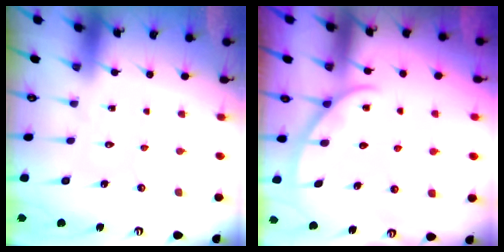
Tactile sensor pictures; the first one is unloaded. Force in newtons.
{"total": 1.6, "press": 1.6, "slide": 0.3}